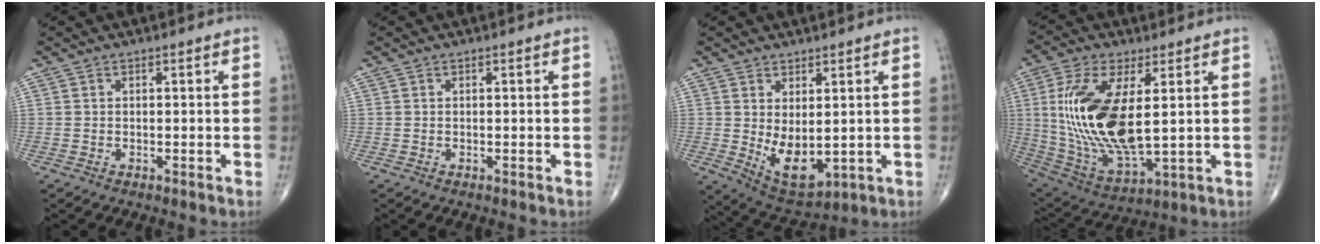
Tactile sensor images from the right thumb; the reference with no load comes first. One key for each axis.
{"total": 0.0}
{"total": 8.9, "fx": 0.2, "fy": 4.5, "fz": 7.7, "tx": -0.113, "ty": -0.020, "tz": 0.028}
{"total": 20.2, "fx": 2.6, "fy": 8.6, "fz": 18.1, "tx": -0.374, "ty": -0.023, "tz": 0.062}